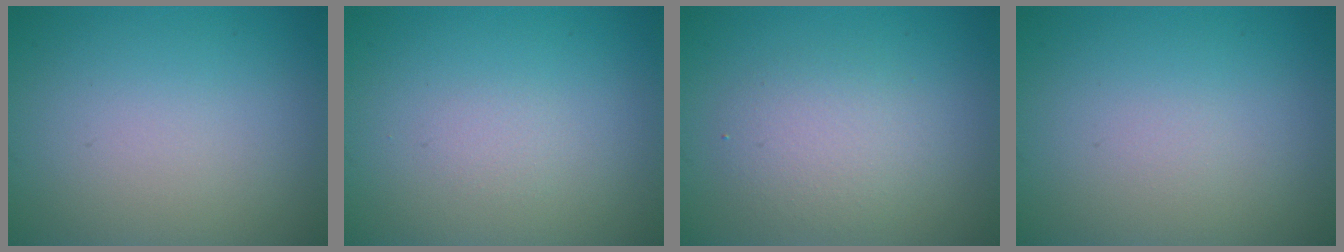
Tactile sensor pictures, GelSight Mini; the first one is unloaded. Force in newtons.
{"total": 0.6, "press": 0.6, "slide": 0.1}
{"total": 2.8, "press": 2.8, "slide": 0.1}
{"total": 0.0}